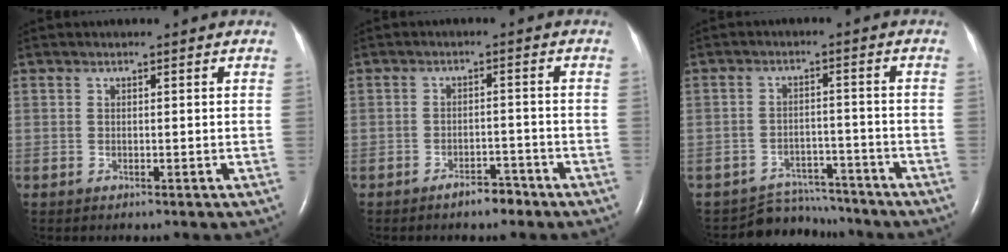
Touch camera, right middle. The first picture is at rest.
{"total": 3.1, "force": [-2.6, 1.0, 1.5], "torque": [-0.027, 0.001, -0.038]}
{"total": 6.3, "force": [-6.0, 1.6, -1.1], "torque": [0.013, 0.013, -0.092]}